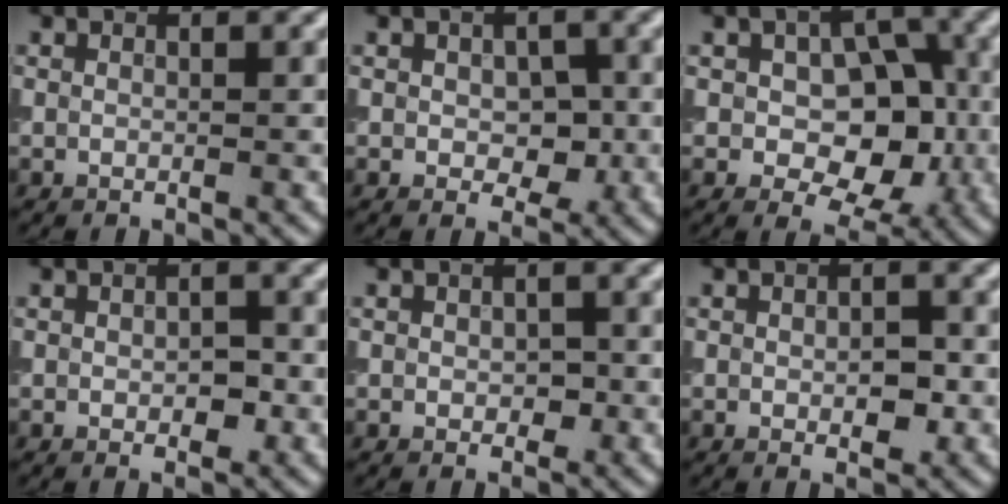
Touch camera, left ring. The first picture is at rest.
{"total": 3.0, "force": [-0.2, 1.8, 2.3], "torque": [-0.034, -0.006, -0.003]}
{"total": 7.3, "force": [-0.4, 4.8, 5.5], "torque": [-0.073, 0.000, -0.010]}
{"total": 1.9, "force": [-0.2, 1.0, 1.6], "torque": [-0.020, -0.003, -0.001]}
{"total": 1.4, "force": [-0.1, 0.9, 1.1], "torque": [-0.015, -0.003, -0.002]}
{"total": 2.3, "force": [-0.3, 1.1, 2.0], "torque": [-0.029, -0.004, -0.003]}